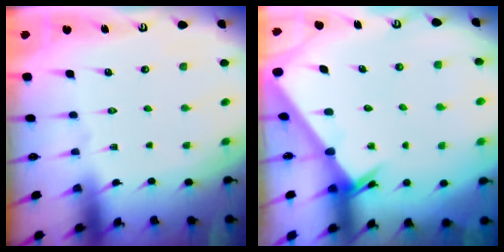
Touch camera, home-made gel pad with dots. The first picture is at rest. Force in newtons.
{"total": 2.7, "press": 2.7, "slide": 0.3}